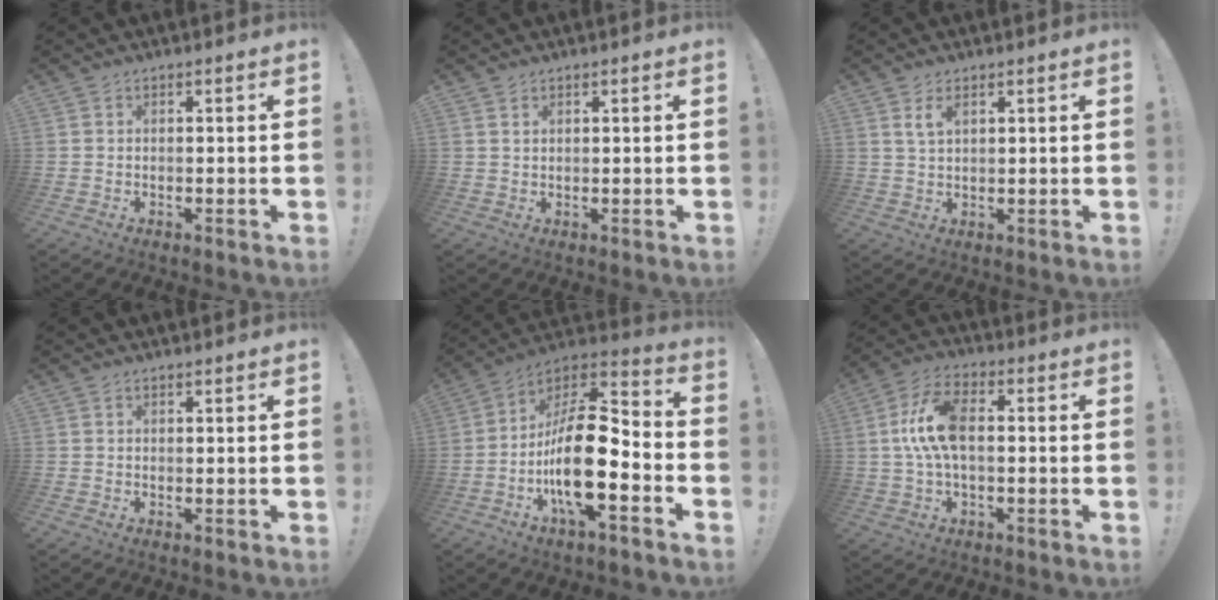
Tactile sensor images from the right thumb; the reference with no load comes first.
{"total": 1.2, "force": [0.8, 0.6, 0.6], "torque": [-0.011, 0.000, 0.015]}
{"total": 3.6, "force": [1.9, 1.5, 2.7], "torque": [-0.049, -0.004, 0.033]}
{"total": 0.6, "force": [0.4, 0.2, -0.5], "torque": [0.010, 0.000, 0.007]}
{"total": 20.5, "force": [-5.3, 7.9, 18.1], "torque": [-0.338, 0.025, -0.082]}
{"total": 11.7, "force": [0.6, 5.7, 10.2], "torque": [-0.210, 0.006, 0.013]}